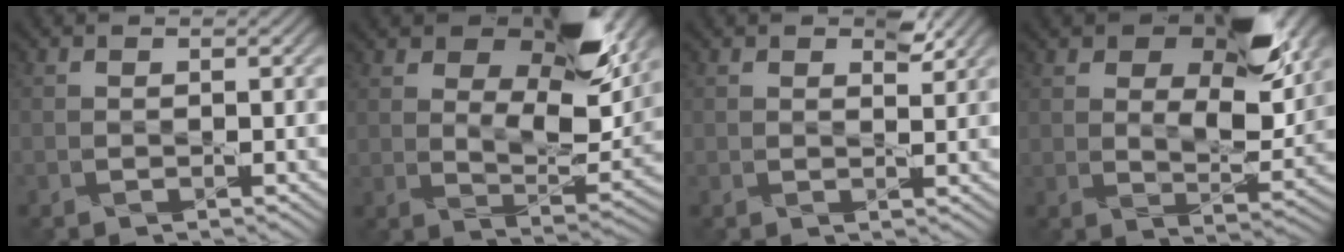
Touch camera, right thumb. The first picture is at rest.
{"total": 14.8, "force": [7.6, 6.7, 10.8], "torque": [-0.188, -0.002, 0.118]}
{"total": 2.3, "force": [1.7, 1.1, 1.2], "torque": [-0.017, -0.008, 0.028]}
{"total": 13.7, "force": [6.4, 6.9, 9.9], "torque": [-0.162, -0.003, 0.103]}